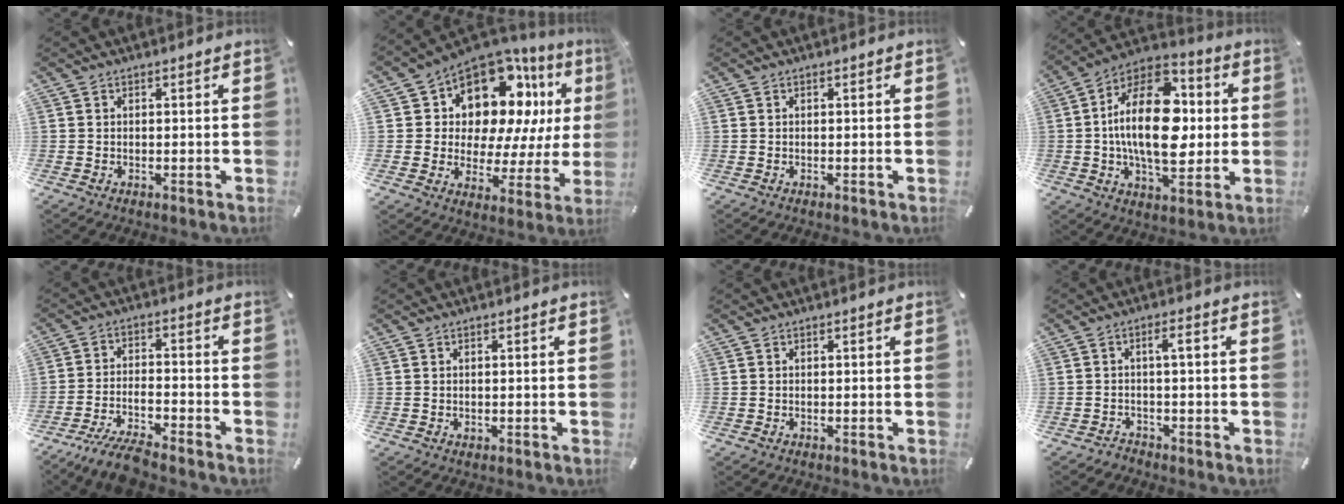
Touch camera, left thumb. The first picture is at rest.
{"total": 15.4, "force": [8.1, 10.1, 8.5], "torque": [-0.127, -0.067, 0.143]}
{"total": 0.0}
{"total": 23.1, "force": [1.0, 13.4, 18.8], "torque": [-0.360, 0.002, 0.011]}
{"total": 8.6, "force": [-7.4, 1.5, 4.2], "torque": [-0.080, 0.028, -0.142]}
{"total": 0.6, "force": [-0.1, 0.6, 0.3], "torque": [-0.005, 0.002, -0.002]}
{"total": 0.0}
{"total": 2.5, "force": [-0.6, 1.1, 2.2], "torque": [-0.048, 0.015, -0.018]}